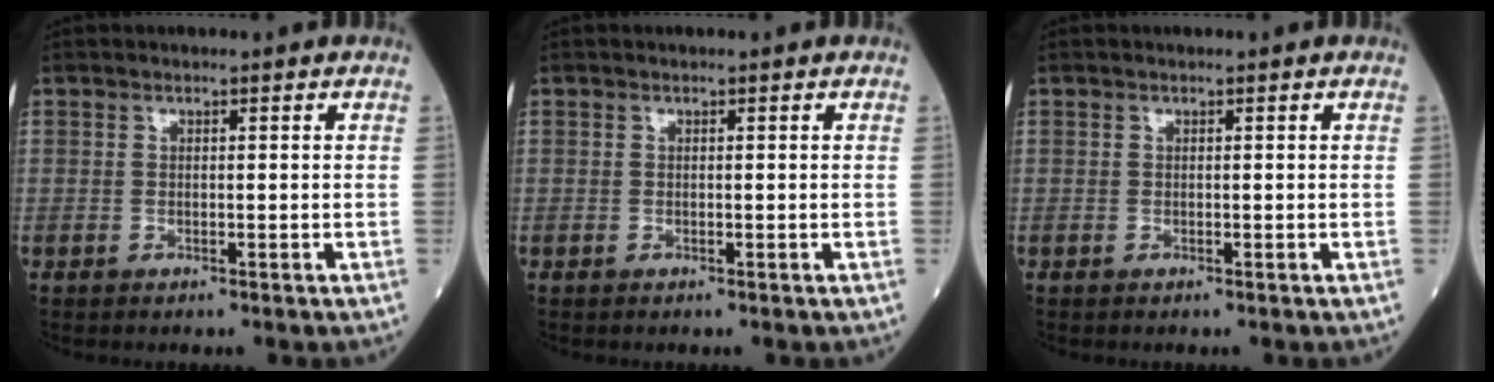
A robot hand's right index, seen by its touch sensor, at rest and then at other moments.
{"total": 0.0}
{"total": 0.0}